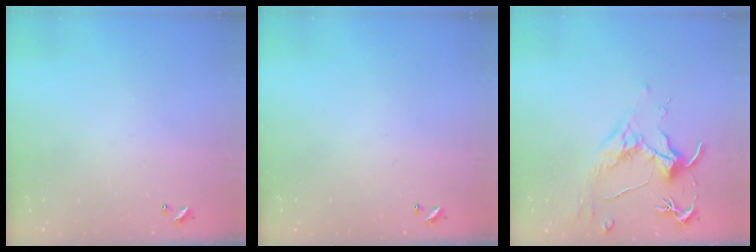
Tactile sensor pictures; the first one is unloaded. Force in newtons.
{"total": 0.0}
{"total": 1.8, "press": 1.5, "slide": 0.9}